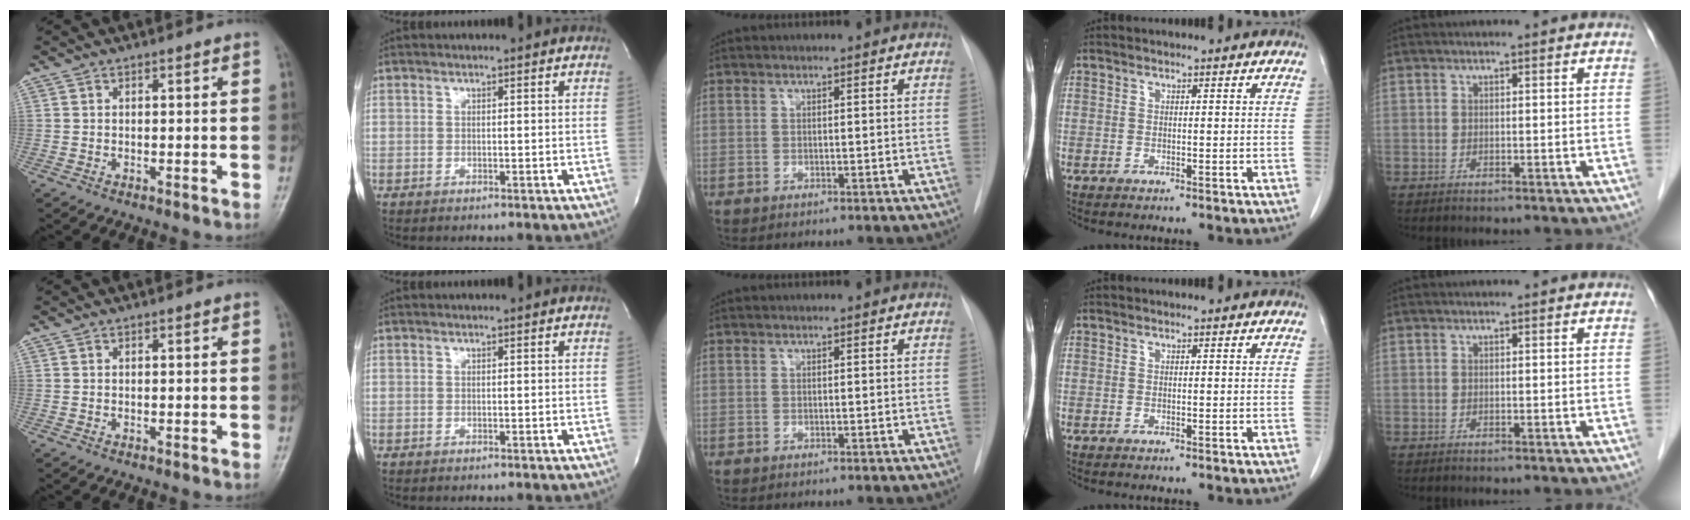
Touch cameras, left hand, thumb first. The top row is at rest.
{}